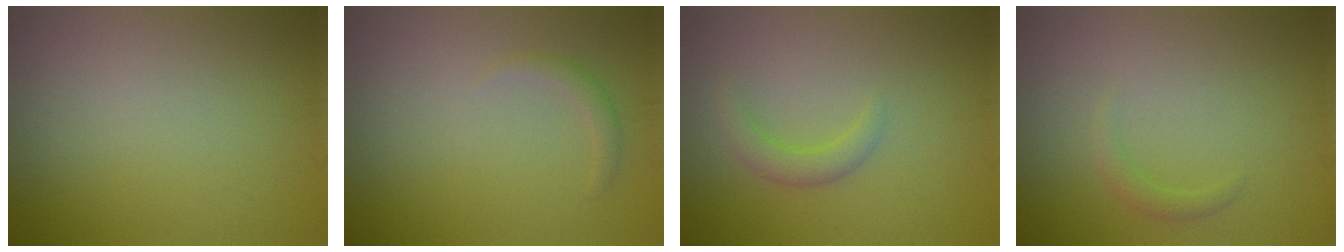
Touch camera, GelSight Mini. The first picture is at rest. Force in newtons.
{"total": 1.1, "press": 1.1, "slide": 0.0}
{"total": 1.9, "press": 1.9, "slide": 0.3}
{"total": 1.1, "press": 1.1, "slide": 0.2}